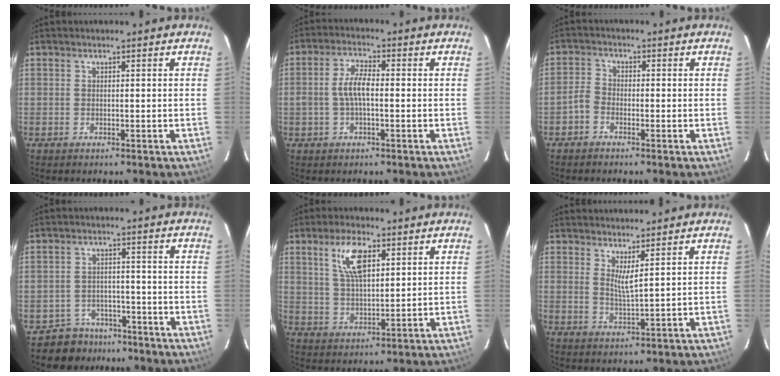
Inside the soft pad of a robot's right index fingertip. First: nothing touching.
{"total": 4.8, "force": [-0.6, 1.7, 4.4], "torque": [-0.092, 0.012, -0.011]}
{"total": 2.5, "force": [-1.7, 1.6, 0.9], "torque": [-0.023, 0.008, -0.036]}
{"total": 6.6, "force": [-5.2, 4.1, 0.0], "torque": [-0.015, 0.022, -0.079]}
{"total": 8.5, "force": [3.9, 3.4, 6.7], "torque": [-0.128, 0.008, 0.076]}
{"total": 3.0, "force": [2.0, -0.3, 2.3], "torque": [-0.042, -0.009, 0.033]}